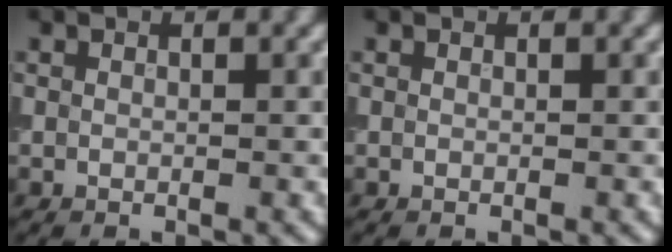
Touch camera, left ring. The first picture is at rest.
{"total": 0.0}